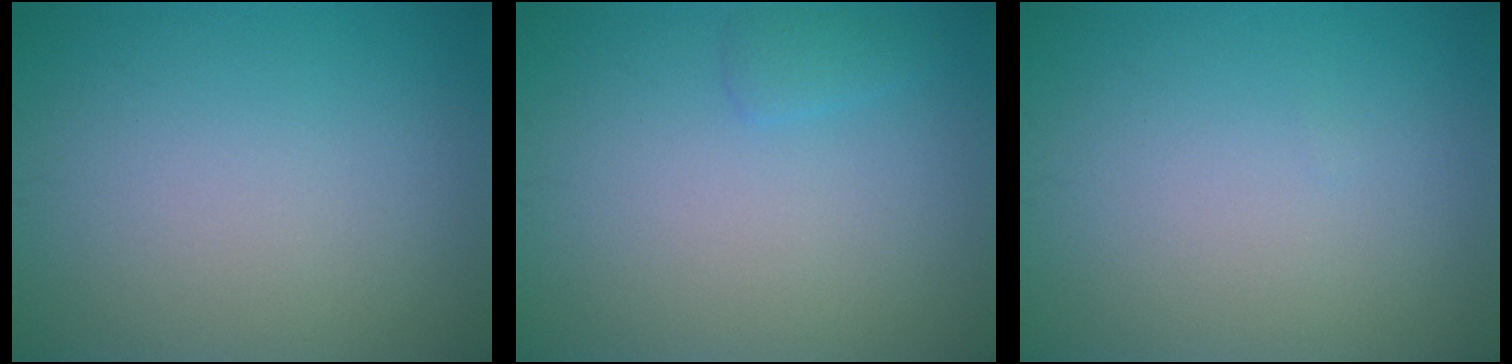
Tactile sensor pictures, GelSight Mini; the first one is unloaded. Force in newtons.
{"total": 0.9, "press": 0.9, "slide": 0.1}
{"total": 0.0}